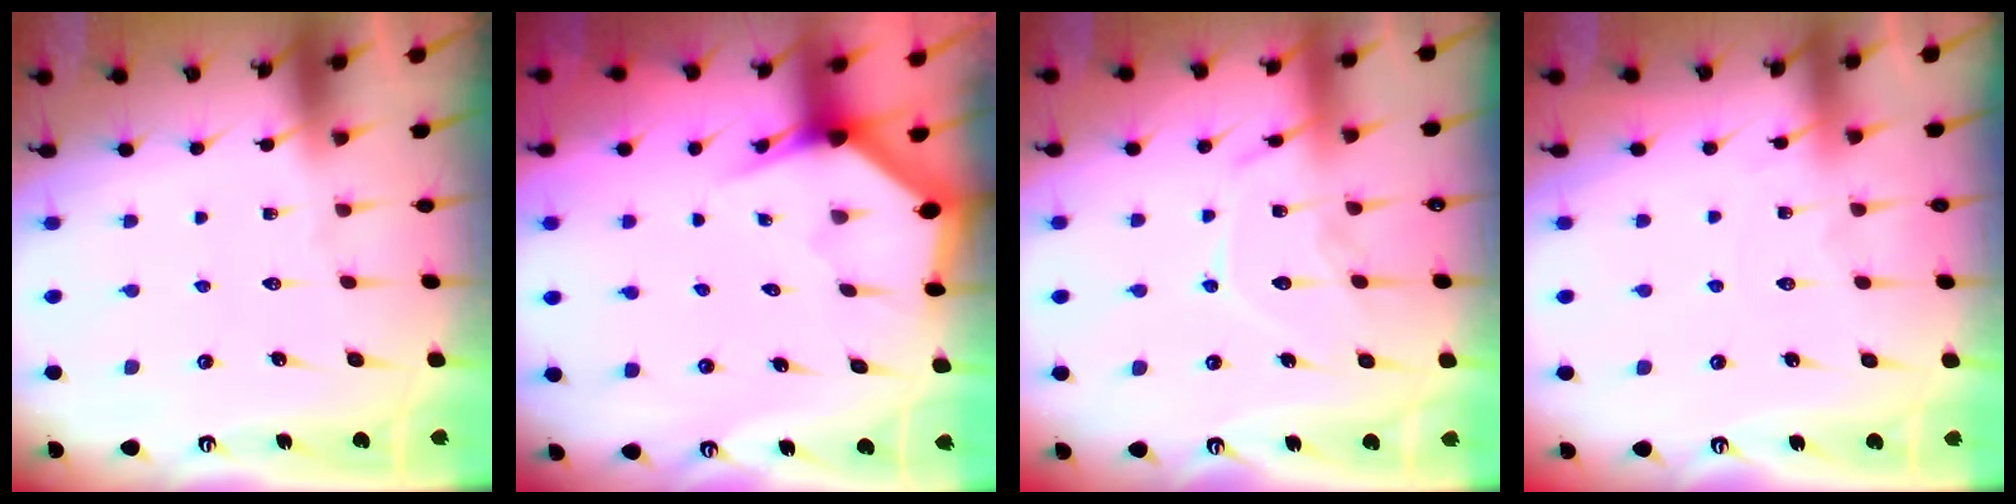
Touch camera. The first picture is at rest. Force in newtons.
{"total": 2.6, "press": 2.6, "slide": 0.1}
{"total": 12.0, "press": 12.0, "slide": 0.9}
{"total": 5.4, "press": 5.4, "slide": 0.7}